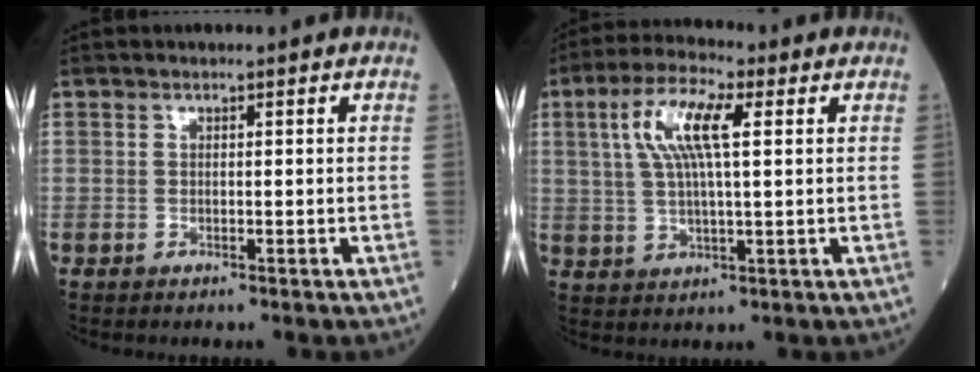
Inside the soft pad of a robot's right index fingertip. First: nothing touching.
{"total": 9.4, "force": [2.8, 2.0, 8.7], "torque": [-0.181, 0.016, 0.052]}